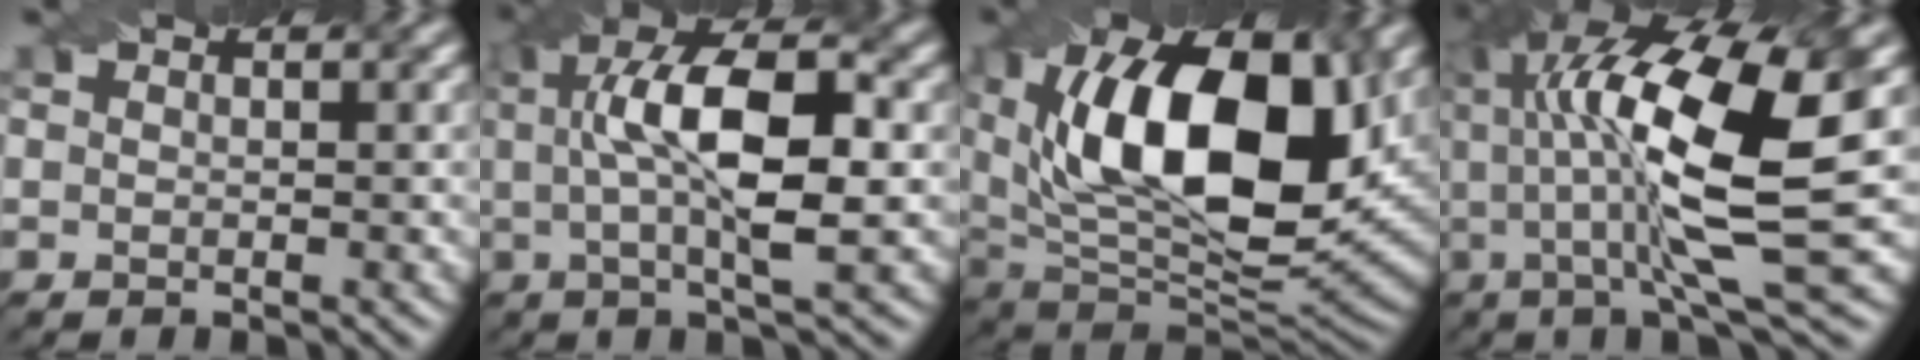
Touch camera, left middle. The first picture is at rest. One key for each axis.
{"total": 9.4, "fx": 0.4, "fy": 2.9, "fz": 8.9, "tx": -0.146, "ty": 0.022, "tz": 0.013}
{"total": 16.2, "fx": 3.7, "fy": 8.1, "fz": 13.5, "tx": -0.222, "ty": 0.010, "tz": 0.060}
{"total": 13.2, "fx": 1.5, "fy": 3.1, "fz": 12.7, "tx": -0.225, "ty": 0.012, "tz": 0.041}